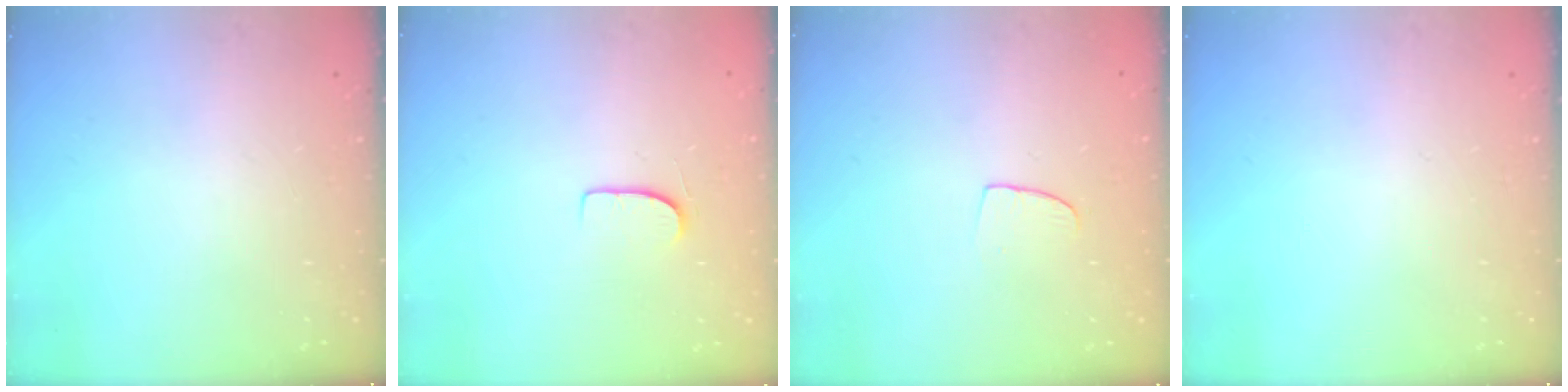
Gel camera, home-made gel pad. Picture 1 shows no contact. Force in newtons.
{"total": 6.1, "press": 6.1, "slide": 0.5}
{"total": 5.8, "press": 5.8, "slide": 0.4}
{"total": 0.0}